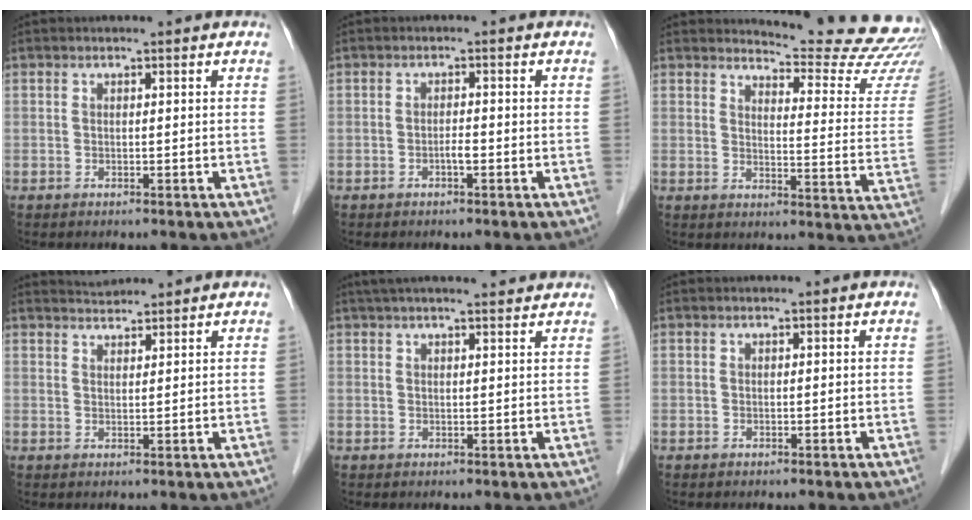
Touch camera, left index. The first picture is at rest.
{"total": 1.2, "force": [-0.6, 0.1, 1.0], "torque": [-0.018, 0.002, -0.012]}
{"total": 18.0, "force": [17.8, -0.1, 3.0], "torque": [-0.030, -0.144, 0.186]}
{"total": 2.7, "force": [2.7, 0.0, -0.1], "torque": [-0.006, 0.016, 0.054]}
{"total": 11.3, "force": [10.0, 1.5, 5.0], "torque": [-0.073, 0.035, 0.130]}
{"total": 0.0}